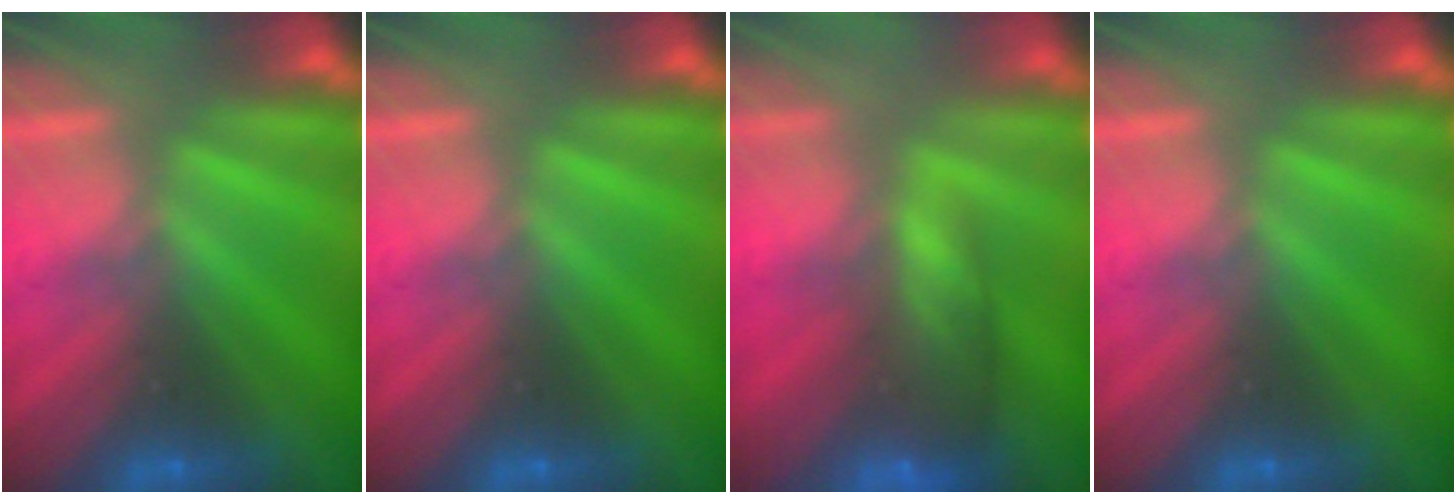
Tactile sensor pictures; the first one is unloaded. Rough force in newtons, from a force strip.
{"total": 0.0}
{"total": 9.1}
{"total": 0.0}